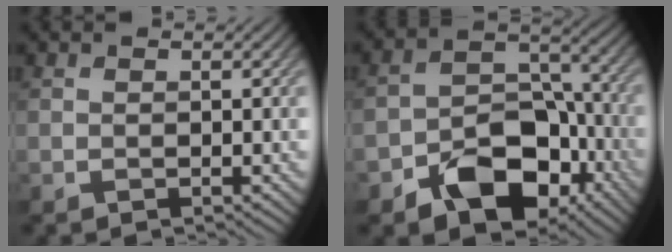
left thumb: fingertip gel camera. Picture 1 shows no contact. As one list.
[{"total": 11.9, "force": [-6.2, 7.6, 6.7], "torque": [-0.105, -0.008, -0.112]}]